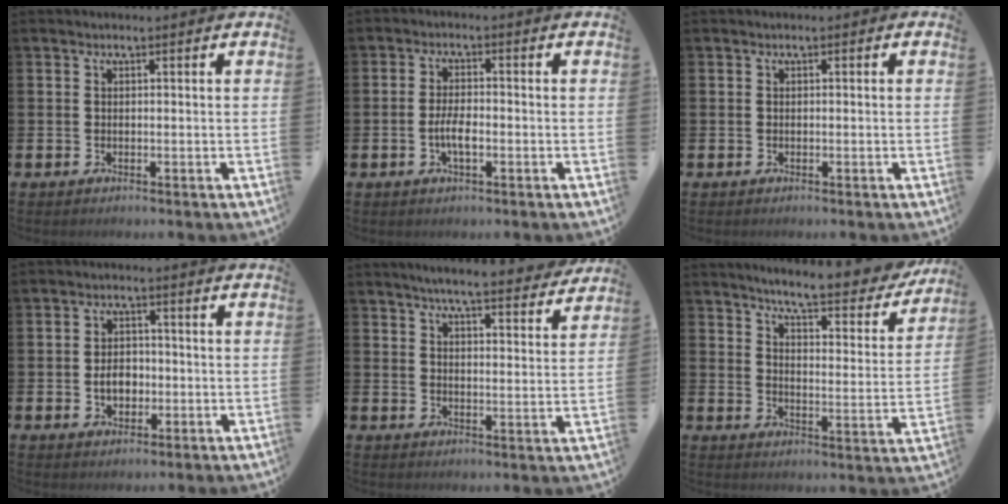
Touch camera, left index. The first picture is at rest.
{"total": 3.3, "force": [-0.9, 1.2, 2.9], "torque": [-0.052, 0.003, -0.017]}
{"total": 0.0}
{"total": 3.6, "force": [-0.8, 2.7, 2.3], "torque": [-0.030, -0.001, -0.021]}
{"total": 5.9, "force": [5.6, 0.1, 1.7], "torque": [-0.040, -0.036, 0.096]}
{"total": 6.4, "force": [6.0, 0.5, 2.0], "torque": [-0.054, -0.052, 0.097]}